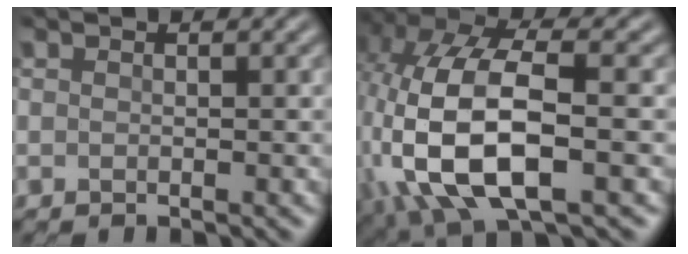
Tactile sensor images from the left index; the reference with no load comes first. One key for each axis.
{"total": 12.0, "fx": -2.3, "fy": 6.2, "fz": 10.0, "tx": -0.235, "ty": -0.009, "tz": -0.039}